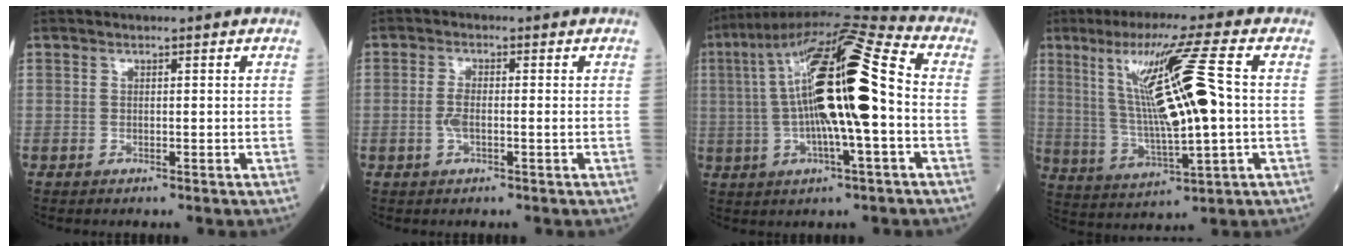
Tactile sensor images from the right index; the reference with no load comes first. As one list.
[{"total": 2.7, "force": [-0.5, 0.9, 2.5], "torque": [-0.063, 0.001, -0.009]}, {"total": 21.9, "force": [0.7, 3.4, 21.6], "torque": [-0.415, 0.029, 0.003]}, {"total": 16.6, "force": [2.6, 0.7, 16.3], "torque": [-0.312, 0.010, 0.048]}]